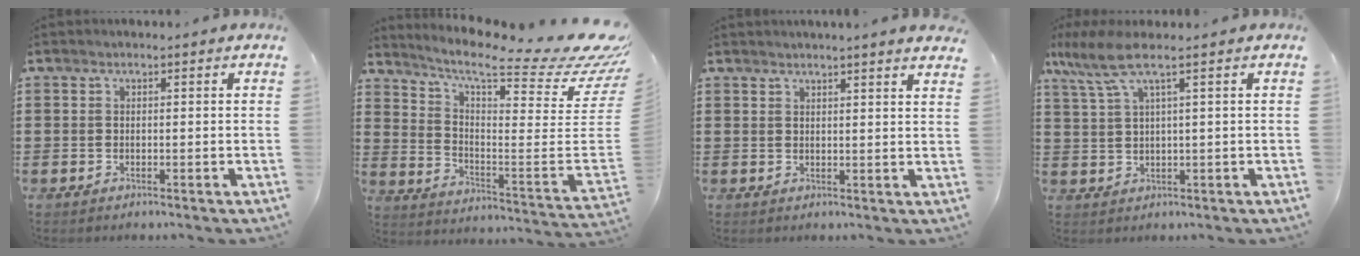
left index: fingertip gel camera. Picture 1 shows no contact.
{"total": 10.8, "force": [8.2, 1.3, 6.9], "torque": [-0.133, -0.073, 0.129]}
{"total": 2.2, "force": [2.0, -0.6, 0.5], "torque": [-0.013, -0.004, 0.039]}
{"total": 5.8, "force": [2.4, 0.8, 5.2], "torque": [-0.131, -0.010, 0.034]}